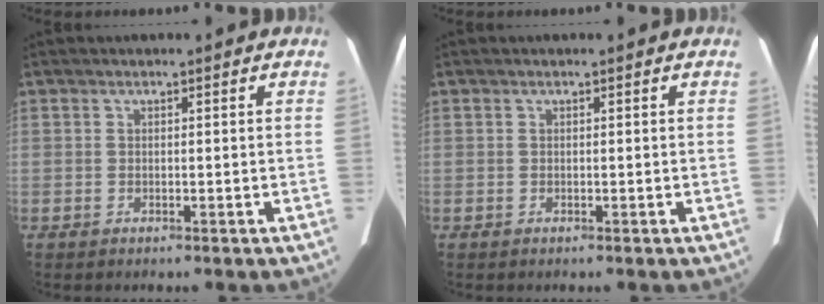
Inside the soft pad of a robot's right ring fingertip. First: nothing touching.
{"total": 0.0}